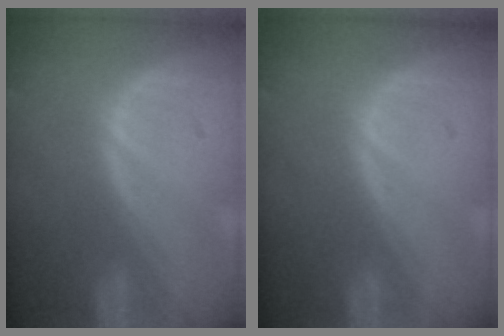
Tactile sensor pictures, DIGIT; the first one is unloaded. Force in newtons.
{"total": 0.0}